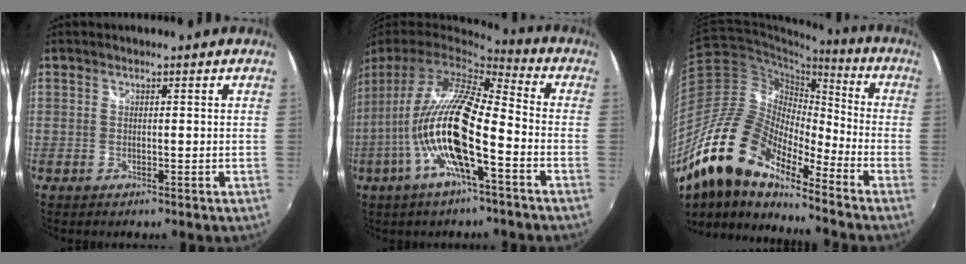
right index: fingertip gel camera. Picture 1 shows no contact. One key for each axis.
{"total": 17.0, "fx": -5.0, "fy": 3.5, "fz": 15.9, "tx": -0.284, "ty": -0.017, "tz": -0.100}
{"total": 19.1, "fx": -13.8, "fy": 6.2, "fz": 11.6, "tx": -0.210, "ty": -0.011, "tz": -0.278}